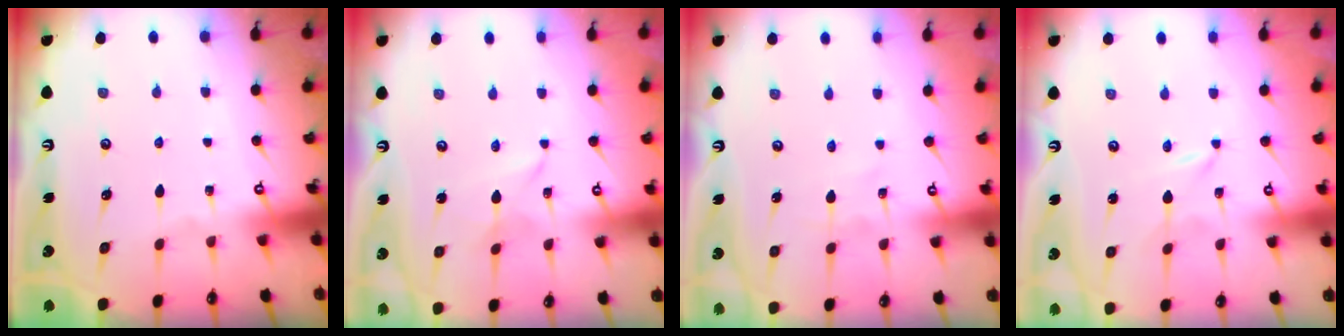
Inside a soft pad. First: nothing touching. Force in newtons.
{"total": 1.3, "press": 1.3, "slide": 0.1}
{"total": 1.1, "press": 1.1, "slide": 0.0}
{"total": 0.0}